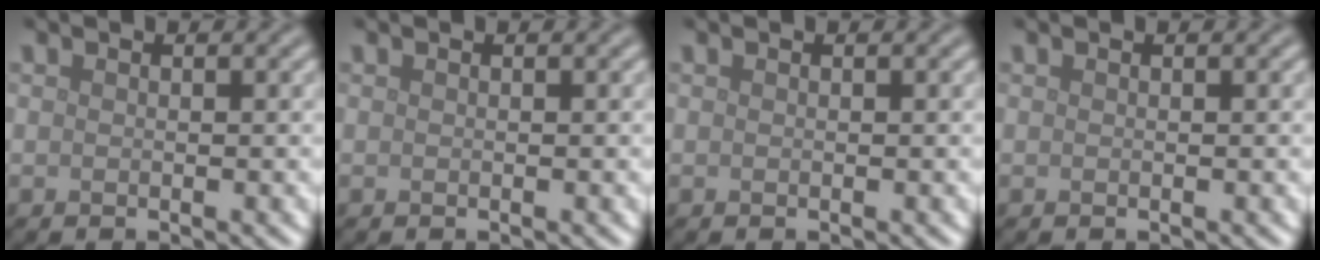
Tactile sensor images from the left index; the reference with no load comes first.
{"total": 0.0}
{"total": 0.0}
{"total": 0.0}